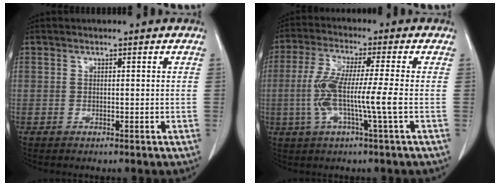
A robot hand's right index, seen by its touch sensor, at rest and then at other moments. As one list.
[{"total": 9.1, "force": [-1.5, -0.1, 9.0], "torque": [-0.184, 0.001, -0.033]}]